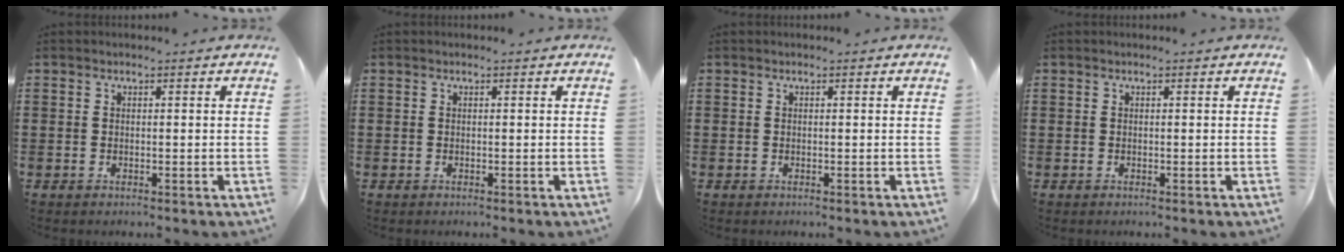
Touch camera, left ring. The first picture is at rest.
{"total": 0.0}
{"total": 0.0}
{"total": 0.0}